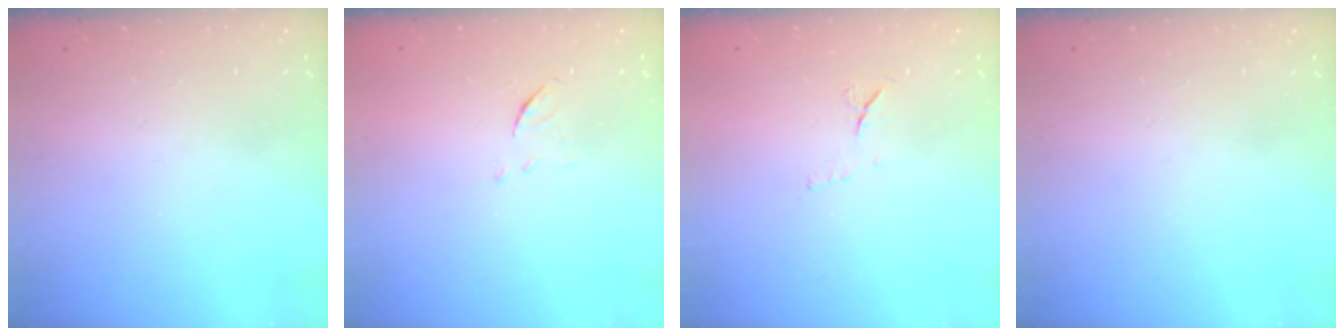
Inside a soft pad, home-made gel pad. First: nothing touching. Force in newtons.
{"total": 6.3, "press": 6.3, "slide": 0.6}
{"total": 6.2, "press": 6.2, "slide": 0.9}
{"total": 0.0}